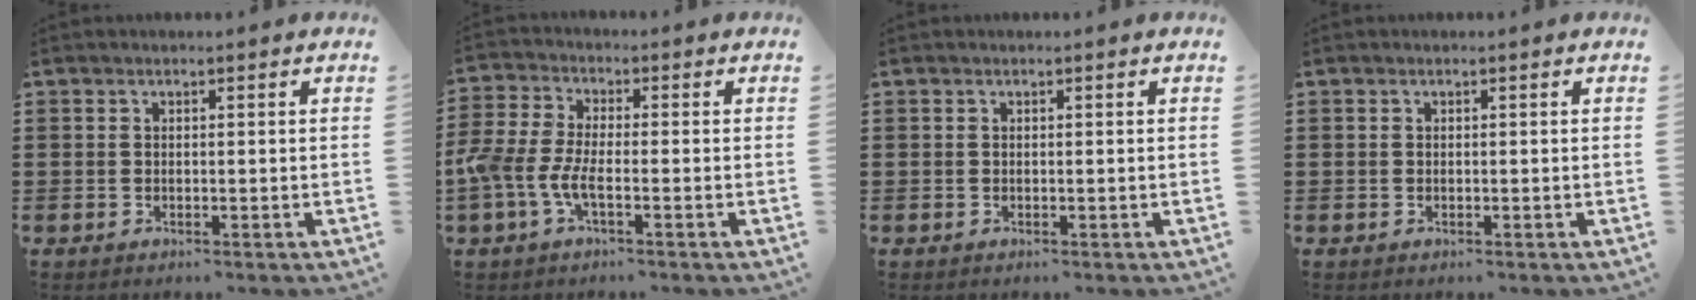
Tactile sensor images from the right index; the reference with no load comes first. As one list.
[{"total": 5.6, "force": [-2.2, 1.9, 4.8], "torque": [-0.122, -0.013, -0.047]}, {"total": 0.0}, {"total": 0.0}]